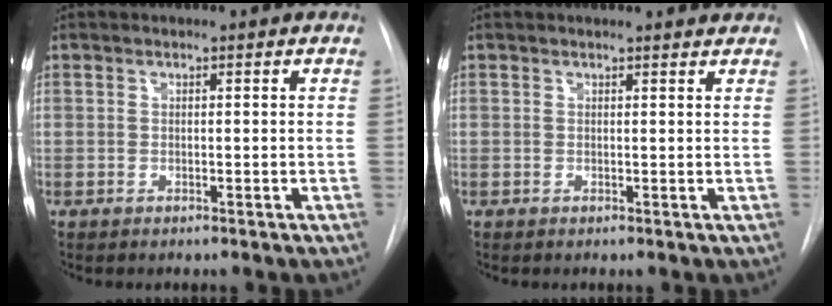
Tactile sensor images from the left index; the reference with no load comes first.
{"total": 2.7, "force": [2.6, 0.6, 0.4], "torque": [-0.009, 0.005, 0.019]}